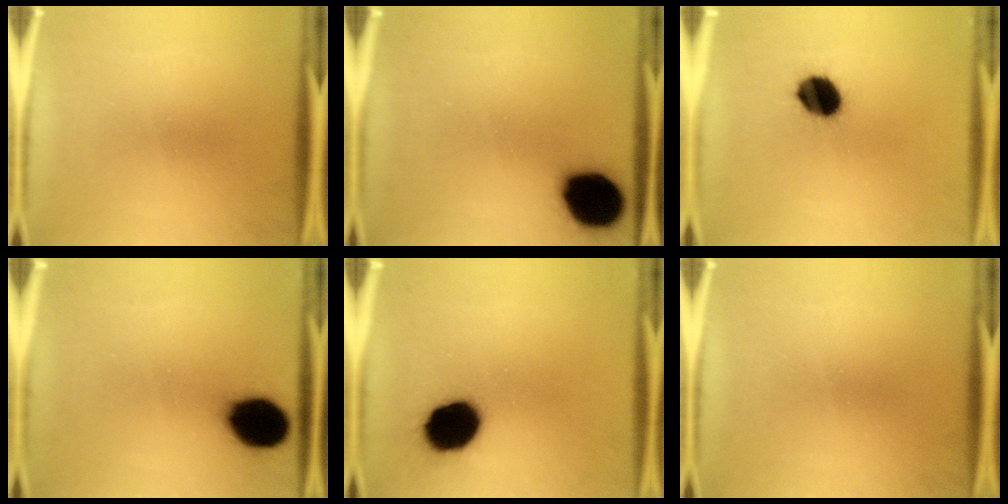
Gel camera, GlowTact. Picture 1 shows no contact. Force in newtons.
{"total": 16.4}
{"total": 9.6}
{"total": 14.3}
{"total": 14.6}
{"total": 0.0}